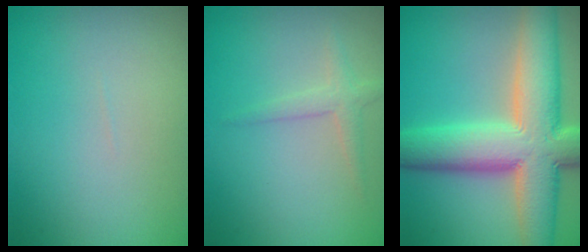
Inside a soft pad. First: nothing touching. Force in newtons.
{"total": 1.6, "press": 1.6, "slide": 0.0}
{"total": 12.0, "press": 12.0, "slide": 1.1}